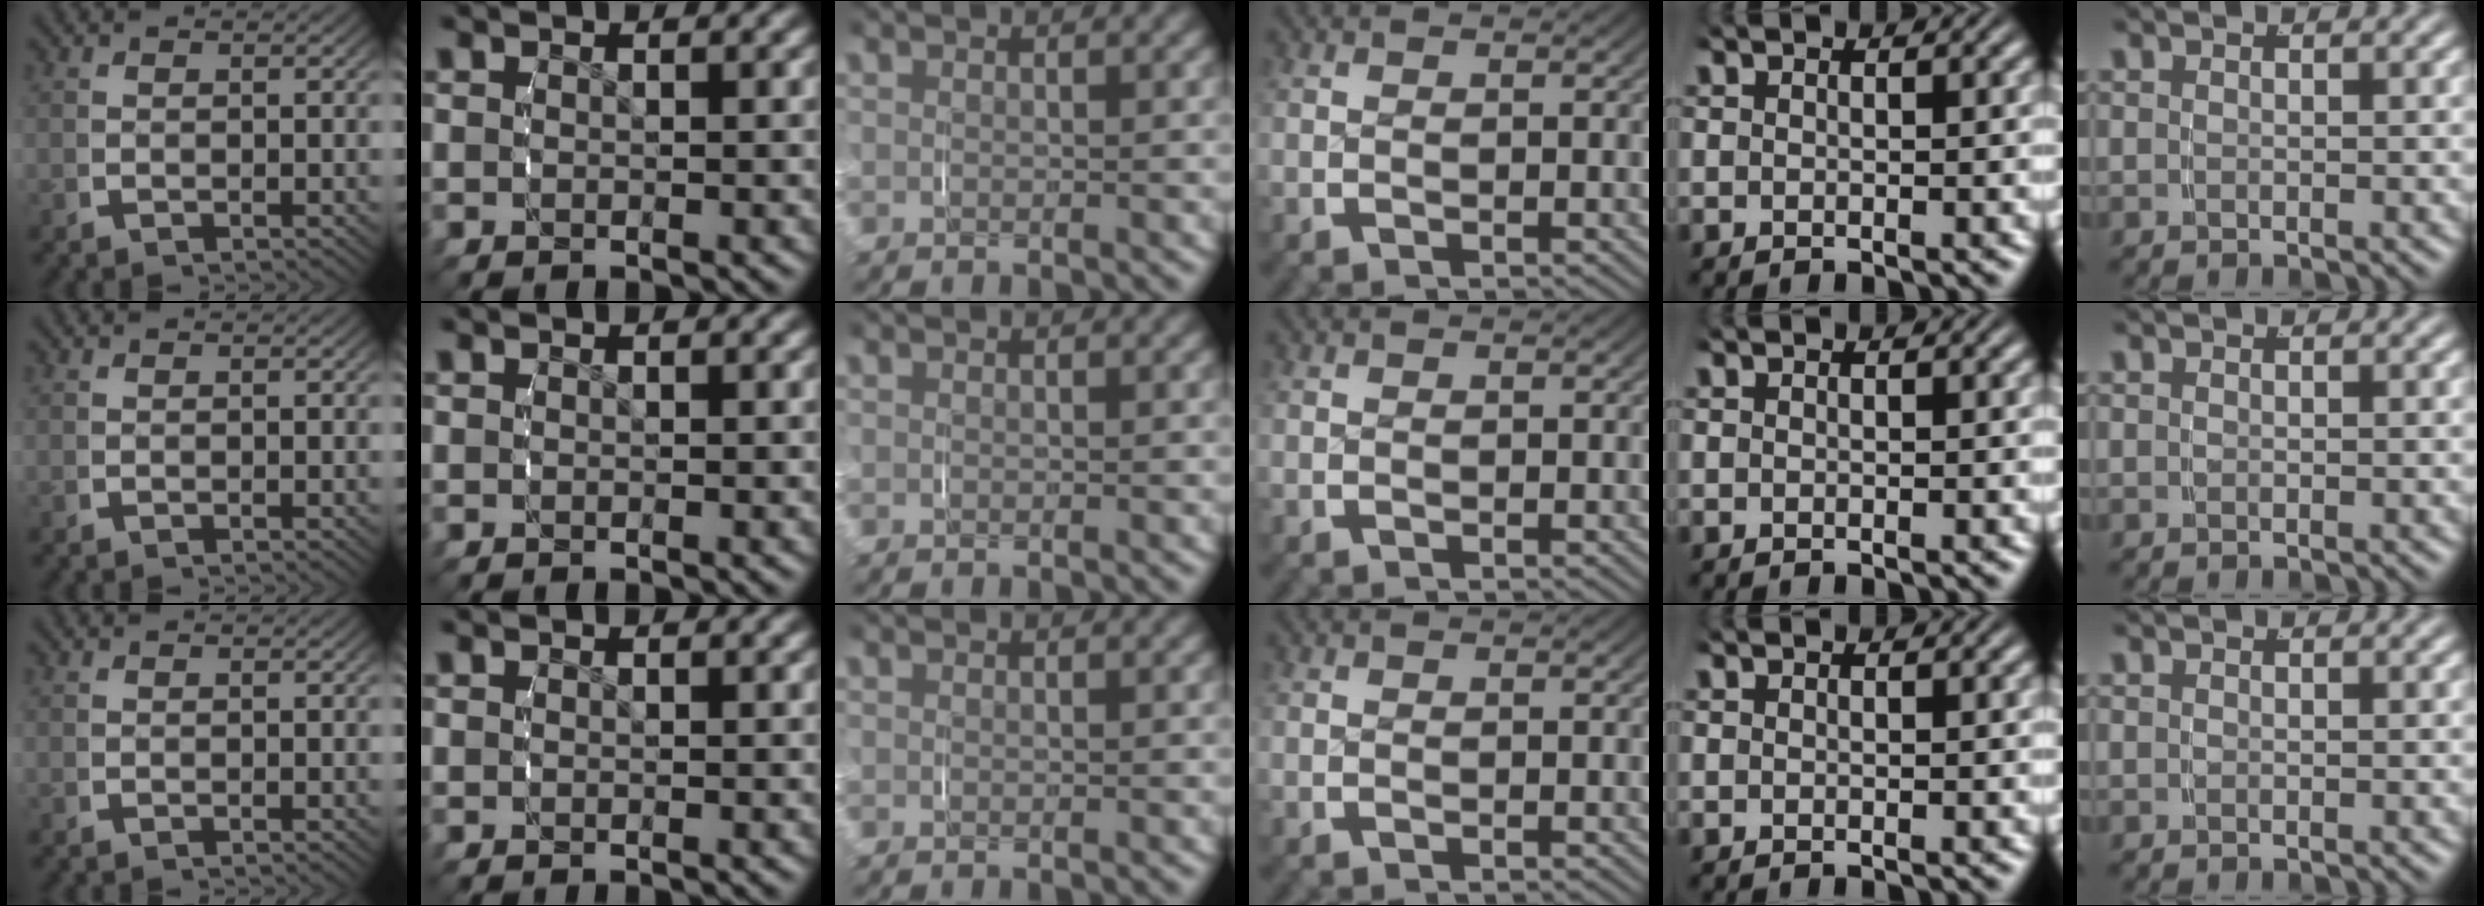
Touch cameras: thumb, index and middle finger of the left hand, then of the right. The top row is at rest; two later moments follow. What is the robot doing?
{"motion": "grasp_and_lifting", "object": "paper towel"}